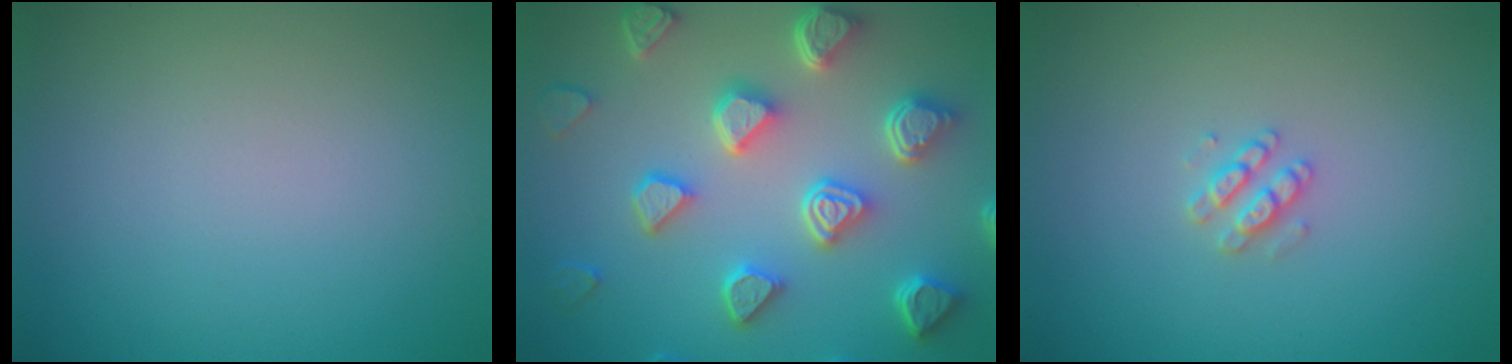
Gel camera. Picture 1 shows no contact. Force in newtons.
{"total": 7.3, "press": 5.8, "slide": 4.4}
{"total": 1.6, "press": 1.6, "slide": 0.3}